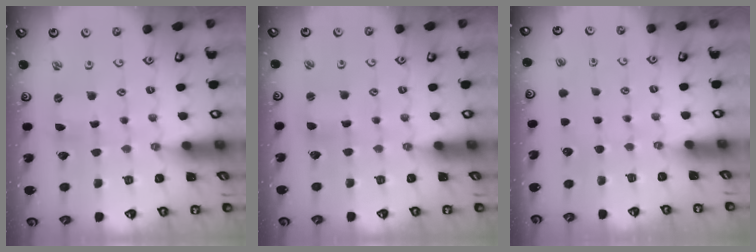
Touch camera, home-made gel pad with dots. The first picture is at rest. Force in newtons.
{"total": 1.5, "press": 1.5, "slide": 0.3}
{"total": 0.0}